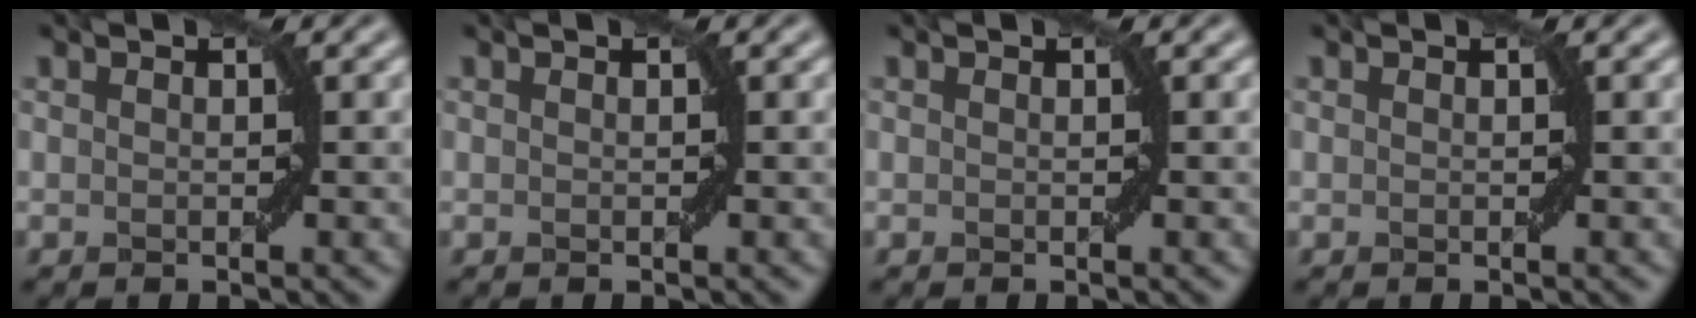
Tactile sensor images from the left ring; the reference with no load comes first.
{"total": 0.0}
{"total": 0.0}
{"total": 0.0}